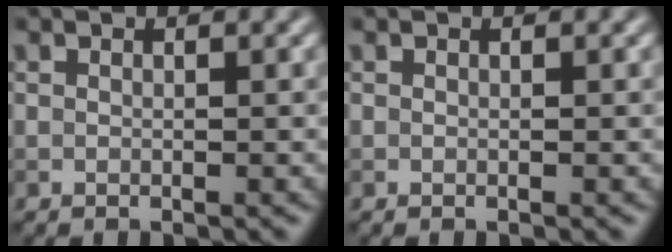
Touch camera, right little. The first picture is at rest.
{"total": 0.0}